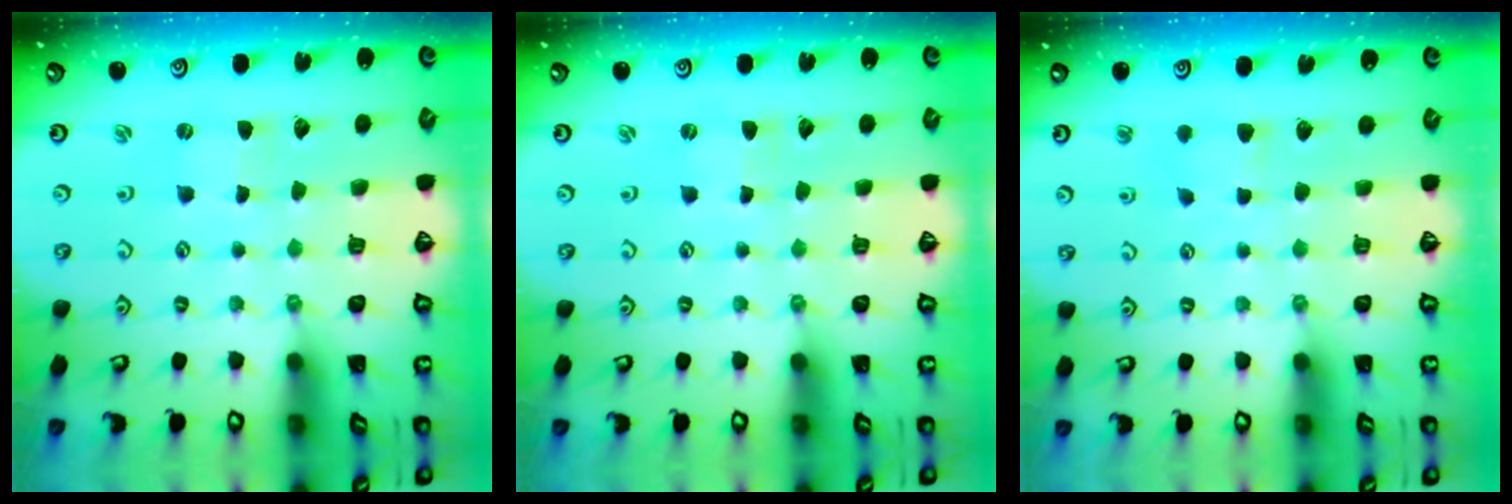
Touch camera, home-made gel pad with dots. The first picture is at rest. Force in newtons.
{"total": 0.0}
{"total": 4.1, "press": 4.1, "slide": 0.5}